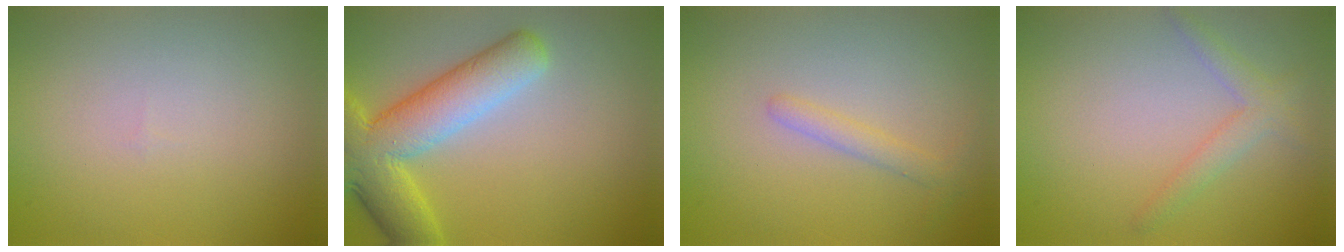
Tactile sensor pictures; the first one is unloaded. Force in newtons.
{"total": 8.2, "press": 8.2, "slide": 0.4}
{"total": 1.4, "press": 1.4, "slide": 0.0}
{"total": 2.1, "press": 2.1, "slide": 0.1}